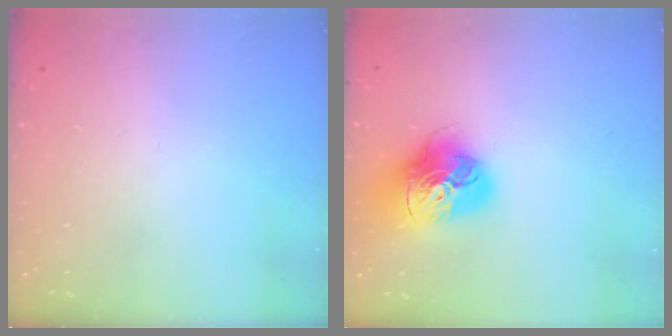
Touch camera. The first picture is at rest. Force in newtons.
{"total": 17.5, "press": 17.4, "slide": 1.9}